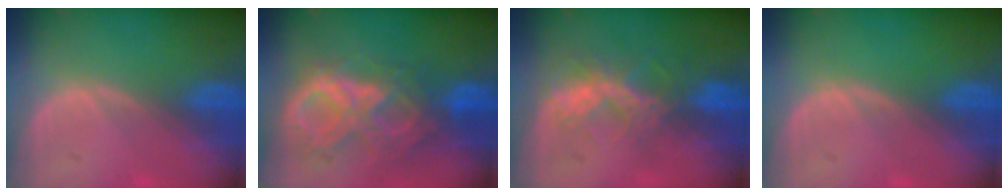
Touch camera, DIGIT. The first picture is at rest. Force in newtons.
{"total": 10.2, "press": 8.7, "slide": 5.3}
{"total": 6.6, "press": 5.9, "slide": 3.1}
{"total": 0.0}